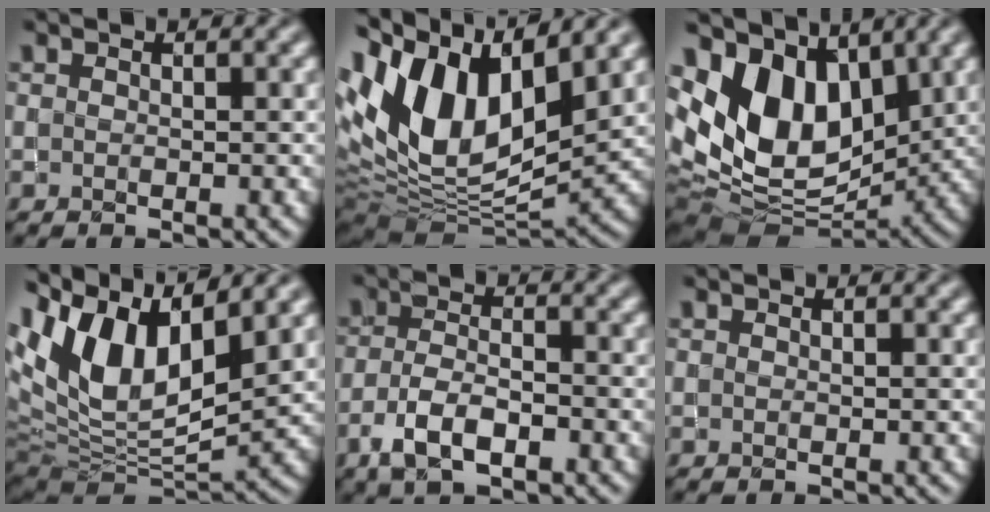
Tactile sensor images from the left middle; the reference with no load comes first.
{"total": 14.4, "force": [5.1, 7.6, 11.2], "torque": [-0.215, 0.021, 0.091]}
{"total": 11.2, "force": [3.8, 7.5, 7.4], "torque": [-0.155, 0.003, 0.068]}
{"total": 12.7, "force": [5.7, 5.9, 9.6], "torque": [-0.184, 0.019, 0.104]}
{"total": 4.1, "force": [-2.3, 1.8, 2.8], "torque": [-0.056, 0.001, -0.046]}
{"total": 0.0}